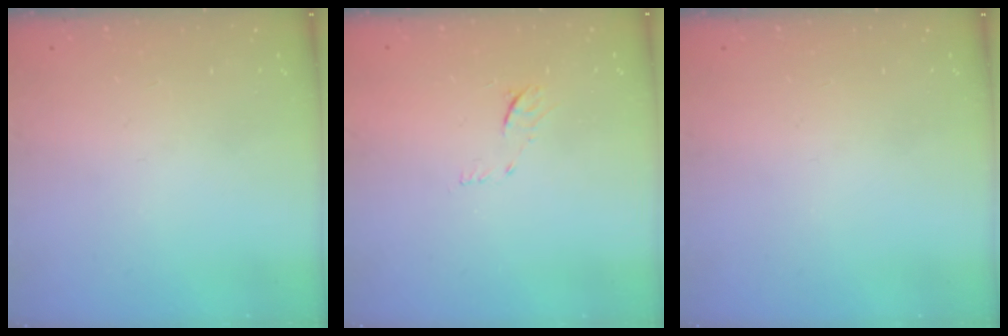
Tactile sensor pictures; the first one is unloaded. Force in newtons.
{"total": 6.2, "press": 6.1, "slide": 0.7}
{"total": 0.0}